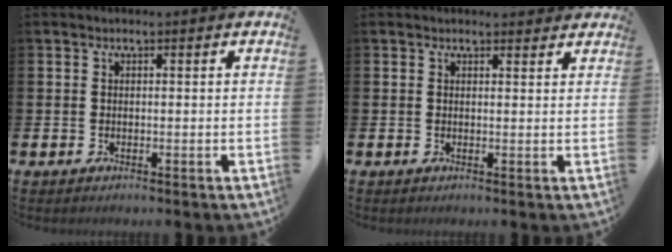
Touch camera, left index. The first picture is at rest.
{"total": 1.3, "force": [1.3, 0.3, 0.1], "torque": [0.006, -0.001, 0.022]}